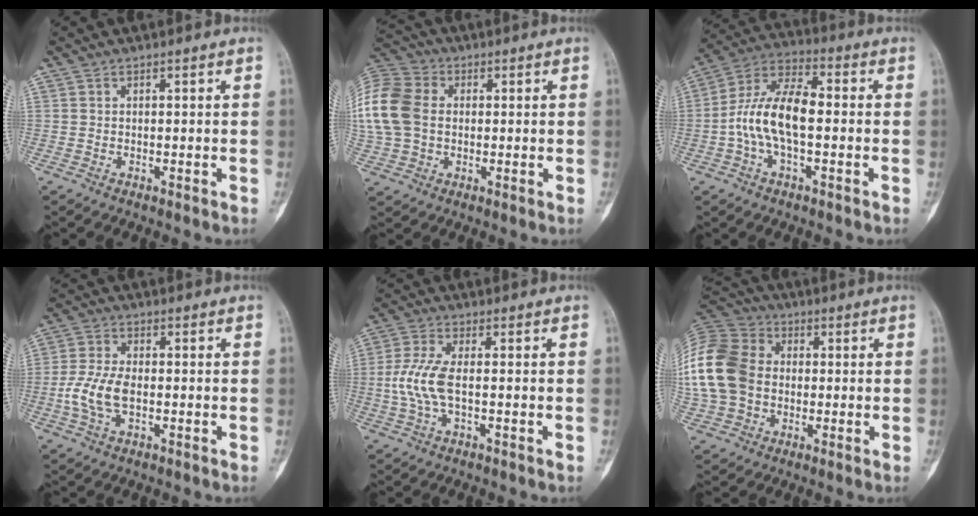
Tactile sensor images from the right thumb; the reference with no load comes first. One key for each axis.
{"total": 17.5, "fx": 1.6, "fy": 13.4, "fz": 11.2, "tx": -0.271, "ty": 0.028, "tz": 0.030}
{"total": 12.8, "fx": -1.4, "fy": 6.0, "fz": 11.2, "tx": -0.222, "ty": 0.041, "tz": -0.031}
{"total": 7.5, "fx": -1.4, "fy": 4.0, "fz": 6.2, "tx": -0.146, "ty": 0.009, "tz": -0.029}
{"total": 7.4, "fx": -0.6, "fy": 2.9, "fz": 6.8, "tx": -0.168, "ty": 0.006, "tz": -0.015}
{"total": 20.3, "fx": -0.2, "fy": 15.8, "fz": 12.7, "tx": -0.287, "ty": 0.026, "tz": -0.004}